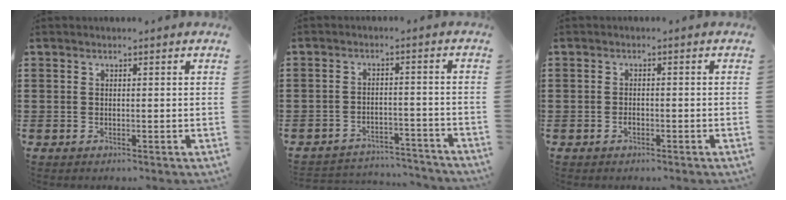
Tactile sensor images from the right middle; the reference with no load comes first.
{"total": 3.7, "force": [-3.7, 0.5, -0.1], "torque": [-0.004, 0.001, -0.080]}
{"total": 1.0, "force": [-0.5, 0.6, 0.6], "torque": [-0.014, -0.004, -0.009]}